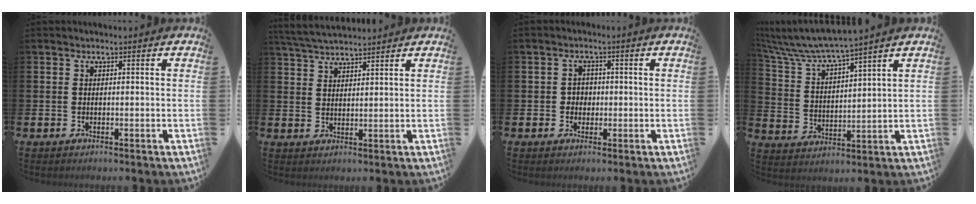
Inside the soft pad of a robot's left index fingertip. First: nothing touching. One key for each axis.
{"total": 3.9, "fx": 3.8, "fy": 0.5, "fz": 0.9, "tx": -0.025, "ty": -0.016, "tz": 0.069}
{"total": 2.0, "fx": 0.0, "fy": 2.0, "fz": 0.6, "tx": -0.009, "ty": 0.005, "tz": -0.006}
{"total": 5.9, "fx": 5.5, "fy": 0.2, "fz": 2.1, "tx": -0.071, "ty": -0.040, "tz": 0.090}